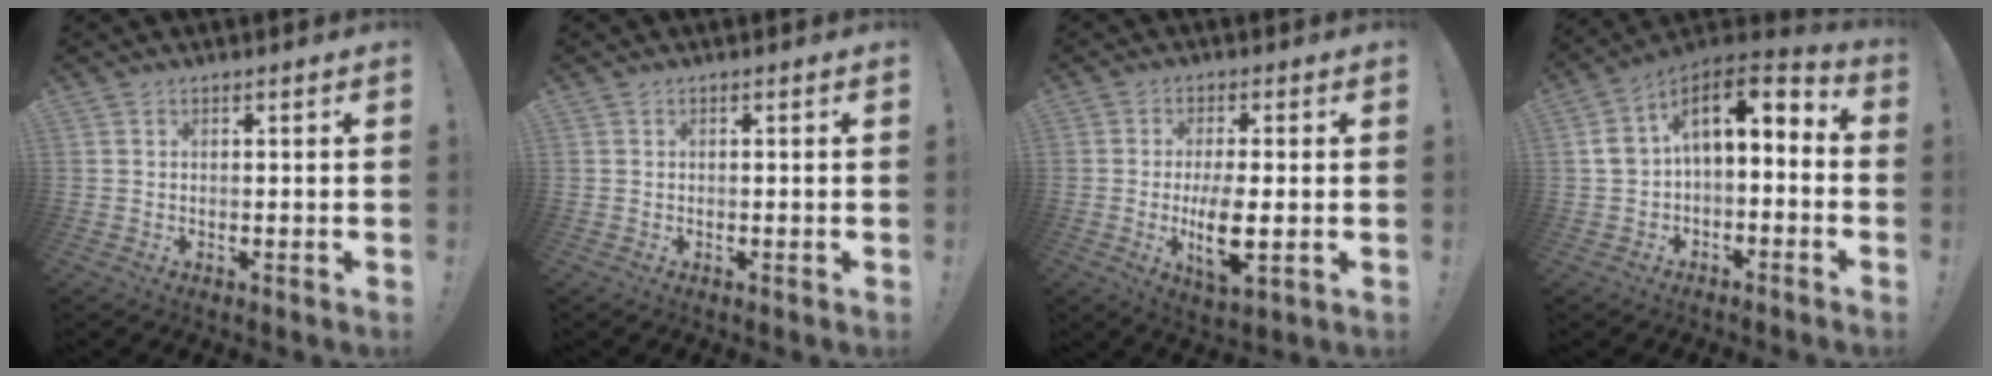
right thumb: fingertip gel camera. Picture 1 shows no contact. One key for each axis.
{"total": 0.0}
{"total": 9.6, "fx": -1.4, "fy": 2.9, "fz": 9.0, "tx": -0.167, "ty": -0.015, "tz": -0.026}
{"total": 8.8, "fx": 1.2, "fy": 5.8, "fz": 6.5, "tx": -0.106, "ty": 0.000, "tz": 0.024}